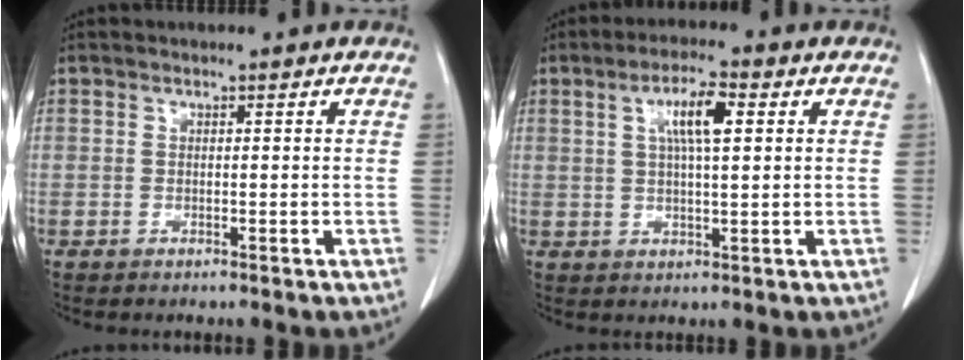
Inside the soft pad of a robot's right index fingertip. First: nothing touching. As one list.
[{"total": 6.6, "force": [2.0, 1.3, 6.1], "torque": [-0.113, 0.010, 0.037]}]